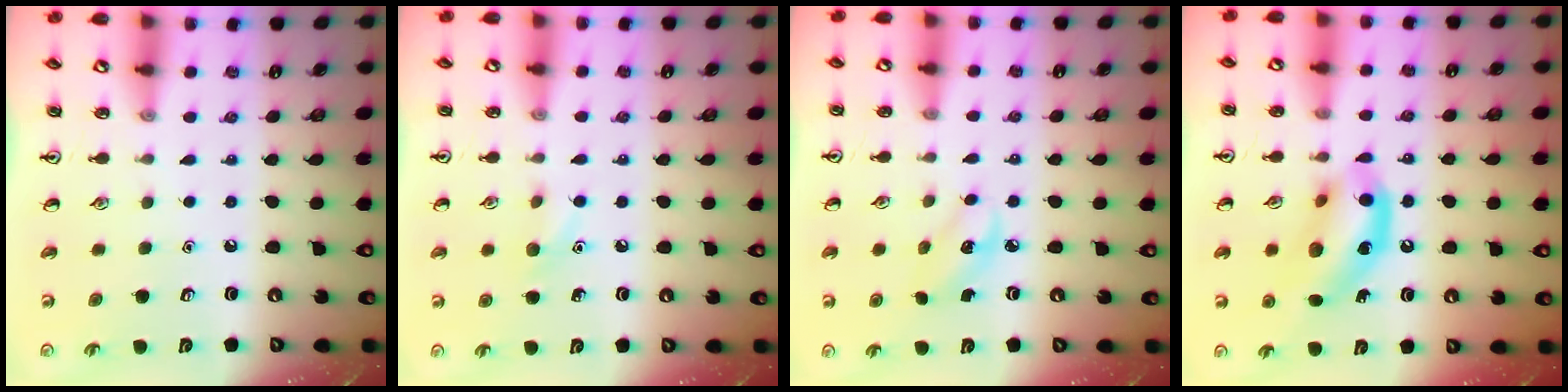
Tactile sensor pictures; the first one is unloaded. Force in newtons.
{"total": 5.7, "press": 5.4, "slide": 1.7}
{"total": 2.9, "press": 2.8, "slide": 0.7}
{"total": 13.7, "press": 13.3, "slide": 3.2}